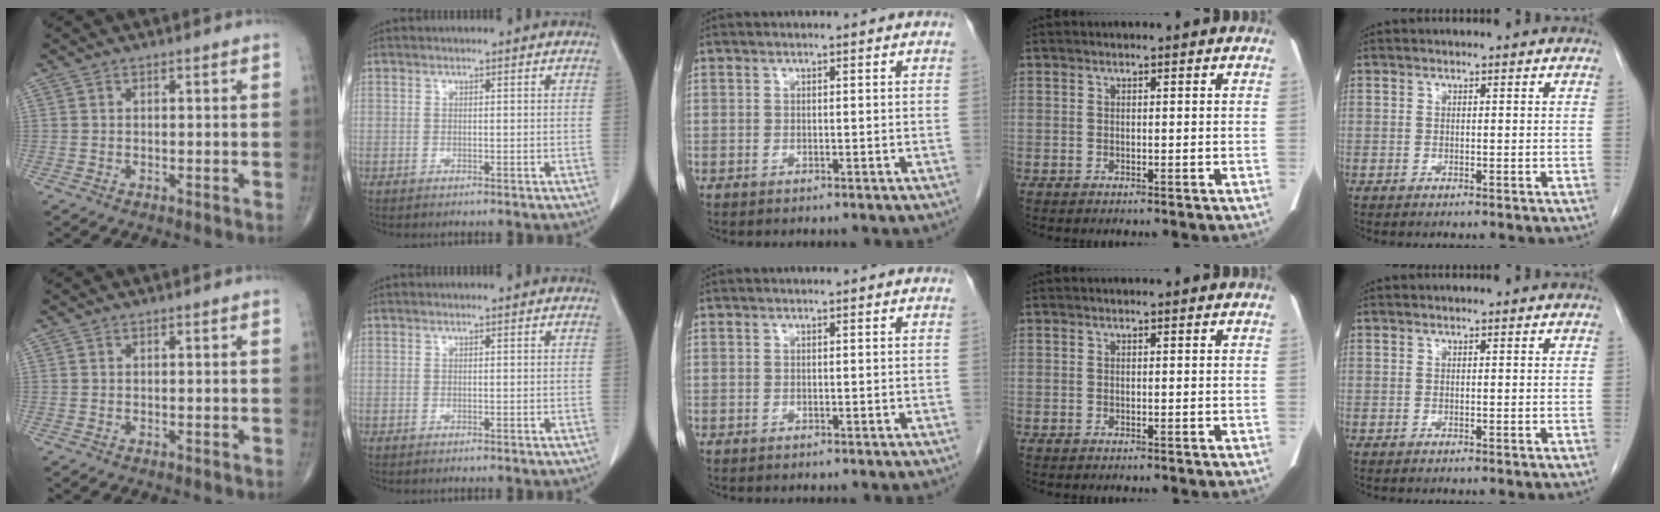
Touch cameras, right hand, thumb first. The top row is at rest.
{}